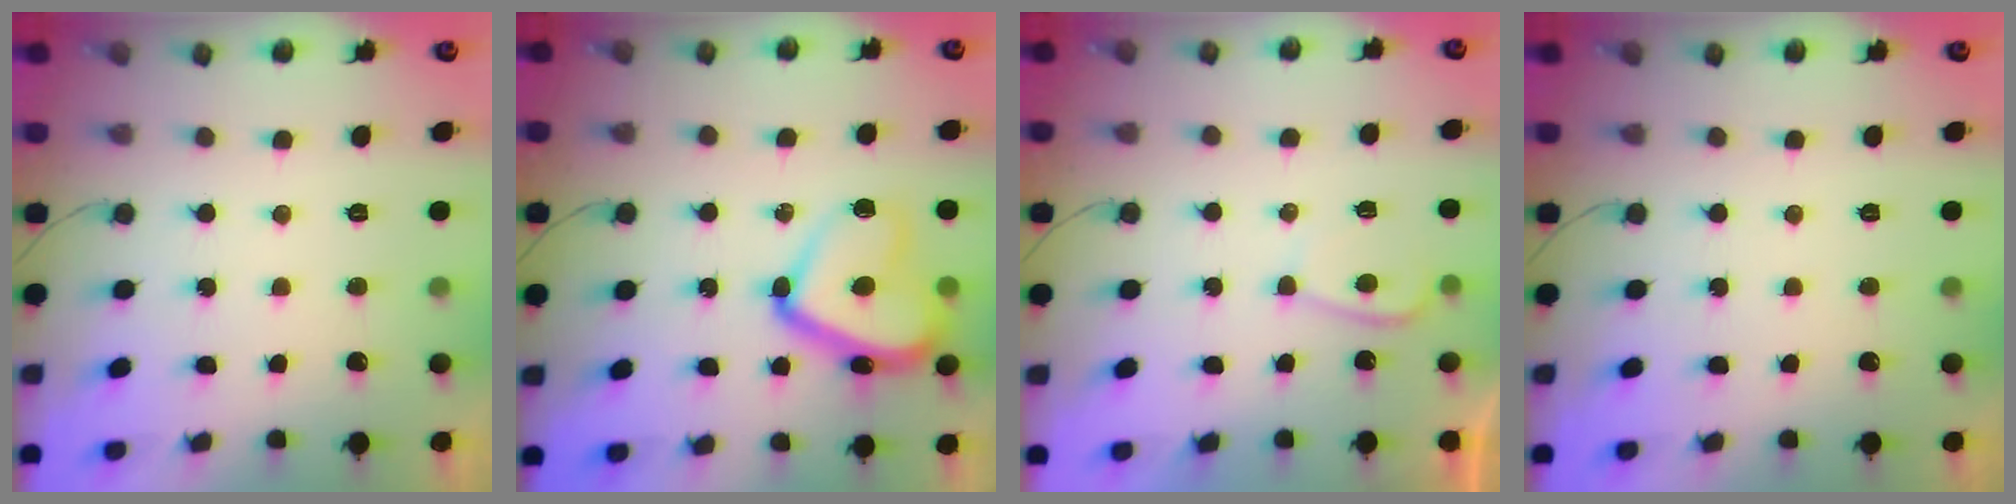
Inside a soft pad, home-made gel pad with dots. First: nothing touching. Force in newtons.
{"total": 17.5, "press": 17.4, "slide": 1.7}
{"total": 3.4, "press": 3.3, "slide": 0.6}
{"total": 0.0}